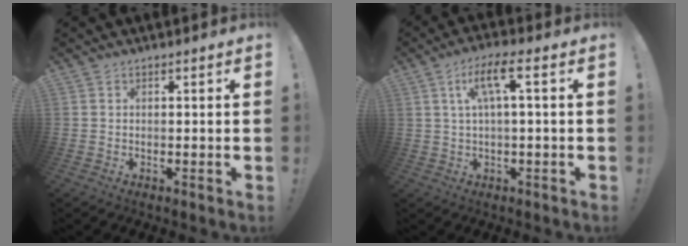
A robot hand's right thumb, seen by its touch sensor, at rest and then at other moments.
{"total": 8.4, "force": [2.0, 1.4, 8.1], "torque": [-0.145, 0.003, 0.032]}